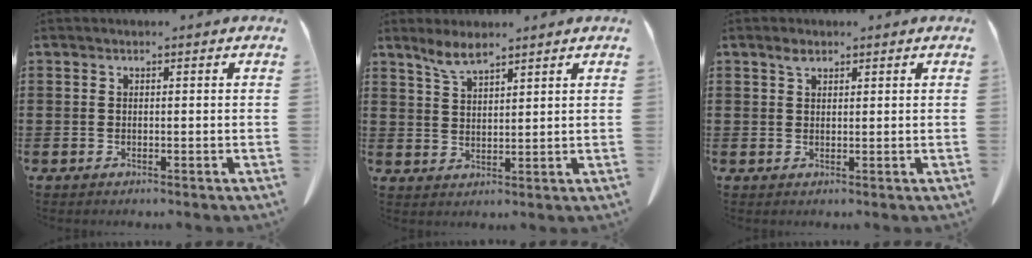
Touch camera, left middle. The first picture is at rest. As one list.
[{"total": 4.0, "force": [3.1, 0.8, 2.3], "torque": [-0.054, -0.003, 0.058]}, {"total": 1.7, "force": [1.1, 0.8, 1.0], "torque": [-0.015, -0.003, 0.021]}]